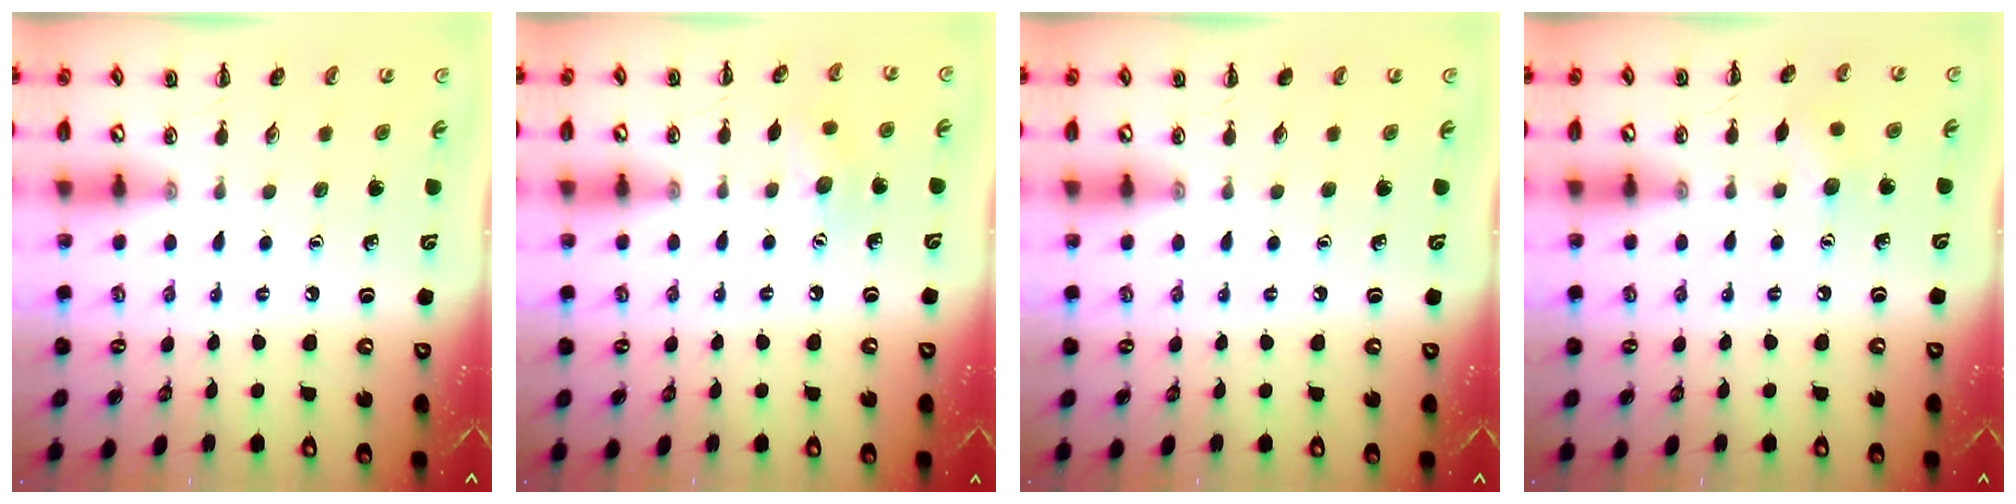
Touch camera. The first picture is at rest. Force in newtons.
{"total": 7.9, "press": 7.8, "slide": 1.4}
{"total": 0.0}
{"total": 6.2, "press": 6.0, "slide": 1.6}